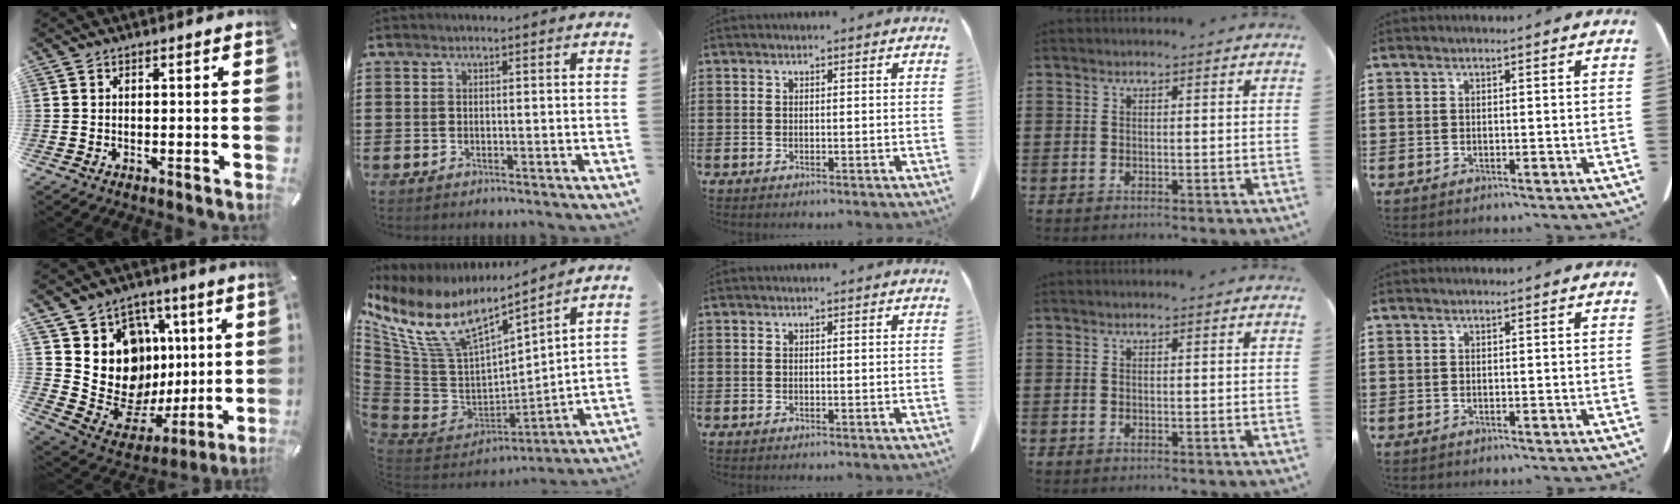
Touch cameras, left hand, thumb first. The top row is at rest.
{"thumb": {"total": 17.6, "force": [2.2, 15.8, 7.5], "torque": [-0.113, -0.039, 0.077]}, "index": {"total": 11.4, "force": [6.6, 5.2, 7.7], "torque": [-0.193, -0.045, 0.114]}}